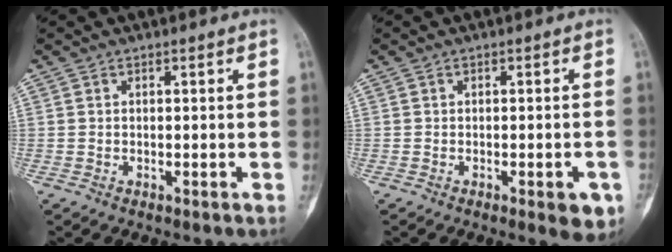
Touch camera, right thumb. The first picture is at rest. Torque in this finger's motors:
{"motor_torque": [0.16, 0.46, -0.09, -0.02, 0.01]}